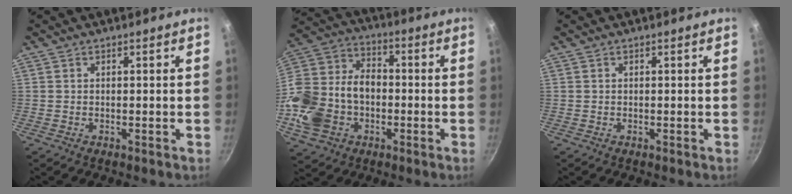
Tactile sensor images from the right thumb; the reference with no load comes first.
{"total": 20.0, "force": [-4.3, 14.8, 12.7], "torque": [-0.252, 0.051, -0.078]}
{"total": 0.0}